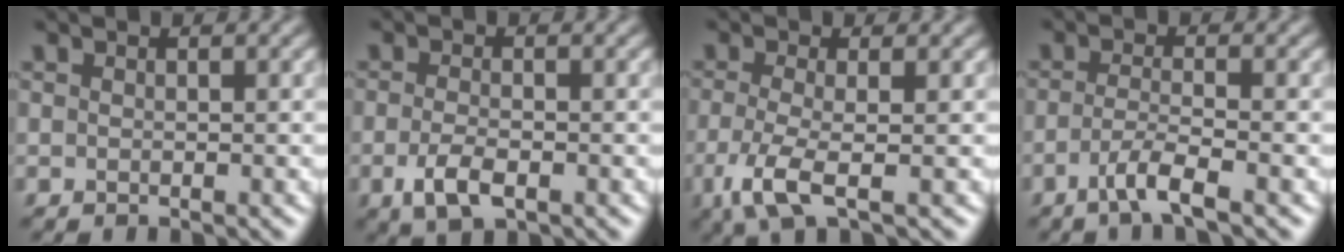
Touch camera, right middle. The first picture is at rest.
{"total": 3.0, "force": [-1.2, 1.4, 2.4], "torque": [-0.054, -0.006, -0.025]}
{"total": 4.1, "force": [-1.5, 1.0, 3.6], "torque": [-0.085, -0.013, -0.035]}
{"total": 3.1, "force": [-1.7, 0.5, 2.6], "torque": [-0.046, 0.001, -0.043]}